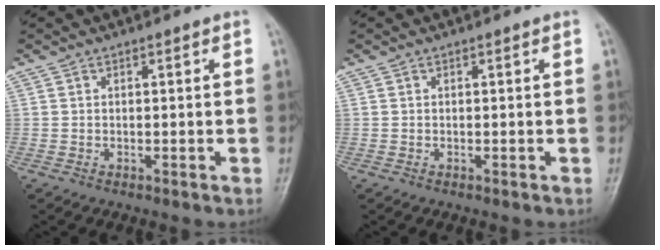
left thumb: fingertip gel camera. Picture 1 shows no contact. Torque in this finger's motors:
{"motor_torque": [0.00, 0.00, 0.03, -0.03, 0.00]}